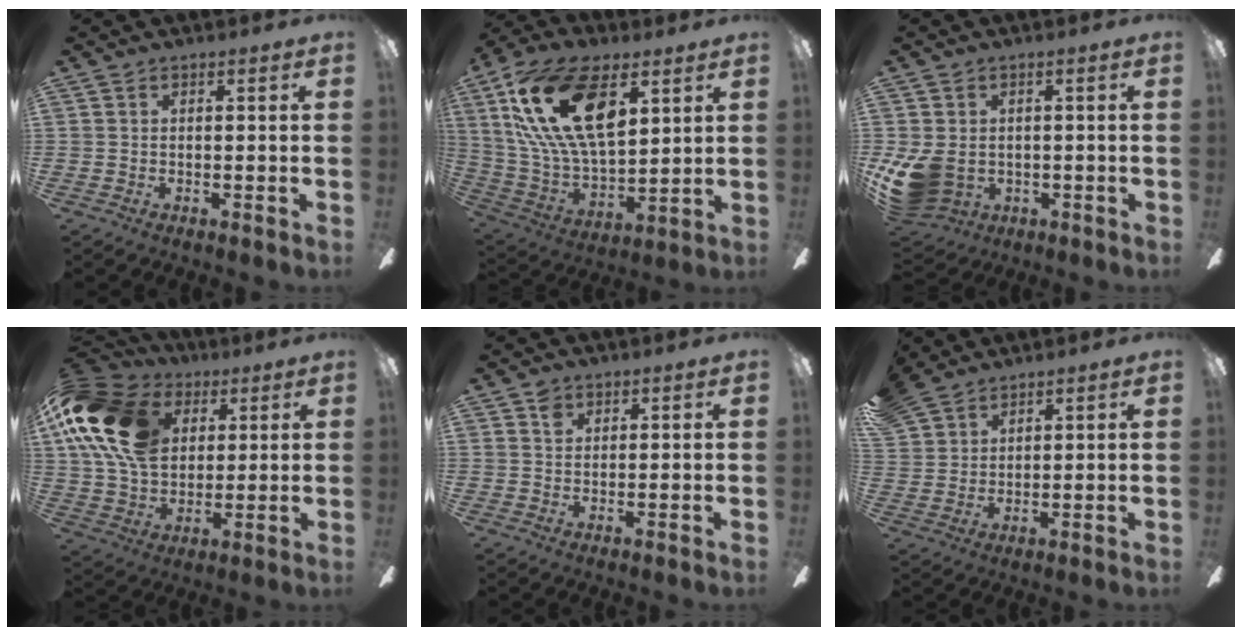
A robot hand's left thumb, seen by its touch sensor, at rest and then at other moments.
{"total": 24.0, "force": [10.4, 12.7, 17.4], "torque": [-0.353, -0.030, 0.182]}
{"total": 10.4, "force": [-2.1, 8.0, 6.4], "torque": [-0.139, 0.010, -0.032]}
{"total": 20.5, "force": [6.9, 14.4, 12.8], "torque": [-0.275, -0.008, 0.125]}
{"total": 2.3, "force": [1.6, 1.5, 0.8], "torque": [-0.011, -0.002, 0.029]}
{"total": 7.6, "force": [6.3, 4.1, 1.1], "torque": [-0.048, -0.027, 0.128]}